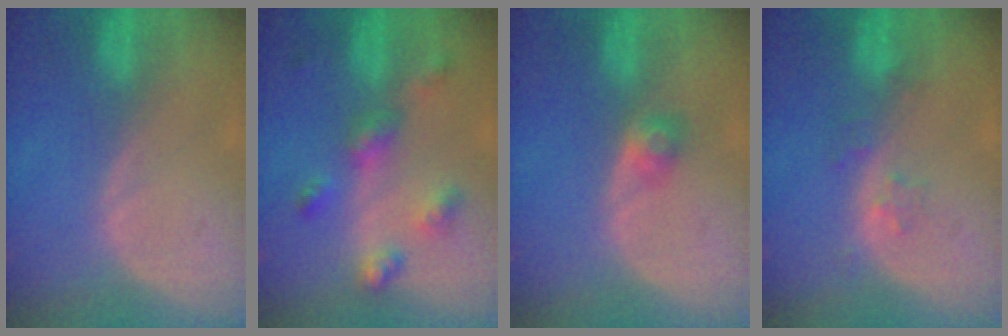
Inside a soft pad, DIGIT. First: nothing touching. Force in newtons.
{"total": 6.7, "press": 5.8, "slide": 3.3}
{"total": 2.4, "press": 2.3, "slide": 0.7}
{"total": 2.3, "press": 2.2, "slide": 0.3}